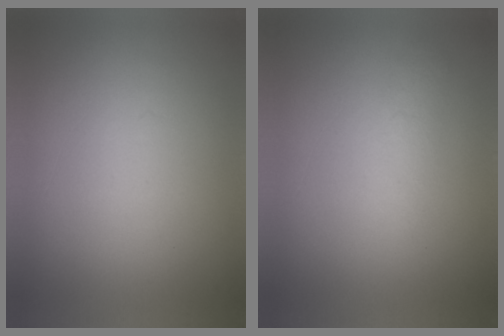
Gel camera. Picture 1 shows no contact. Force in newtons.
{"total": 1.9}